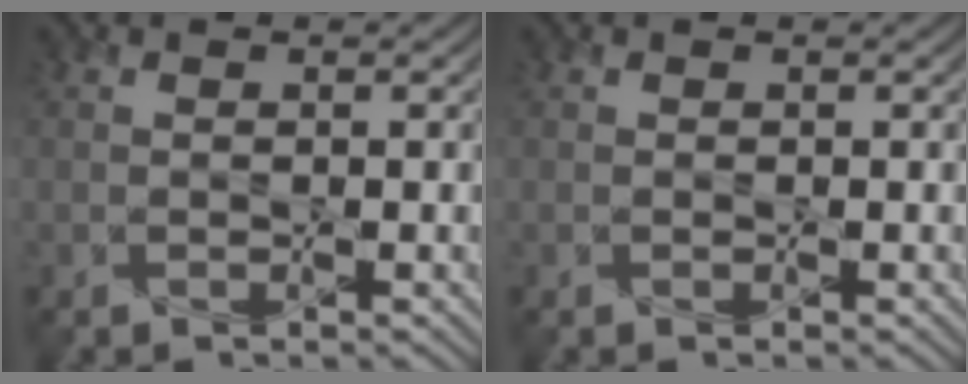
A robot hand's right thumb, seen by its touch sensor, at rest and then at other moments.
{"total": 0.0}